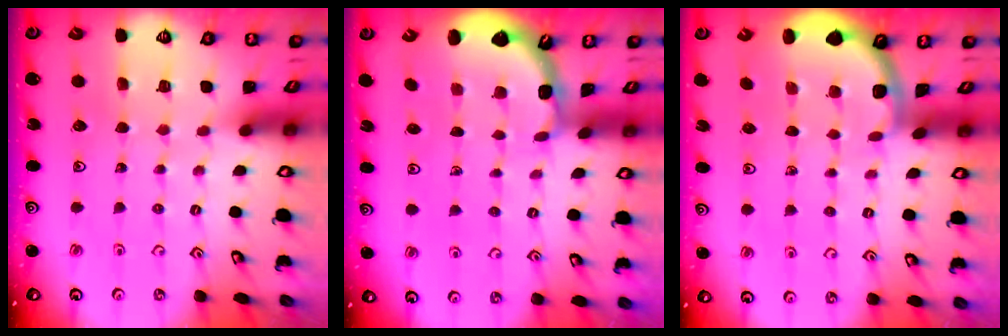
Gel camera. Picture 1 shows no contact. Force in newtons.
{"total": 1.9, "press": 1.9, "slide": 0.2}
{"total": 1.9, "press": 1.9, "slide": 0.0}